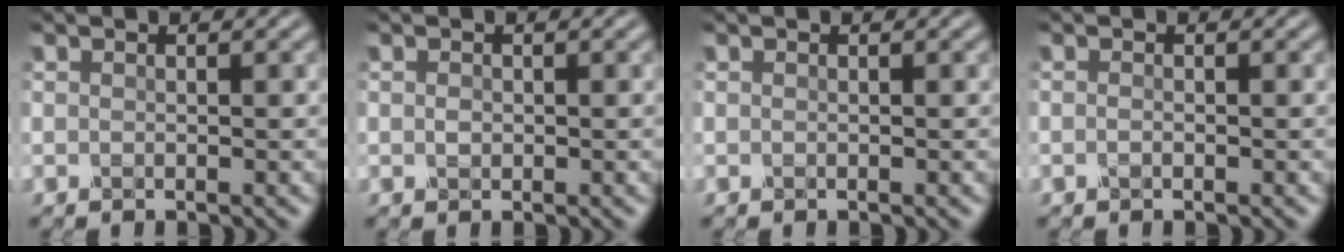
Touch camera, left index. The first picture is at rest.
{"total": 0.7, "force": [0.0, 0.6, 0.4], "torque": [-0.008, -0.003, 0.000]}
{"total": 0.0}
{"total": 0.5, "force": [-0.3, 0.2, 0.4], "torque": [-0.009, -0.001, -0.006]}